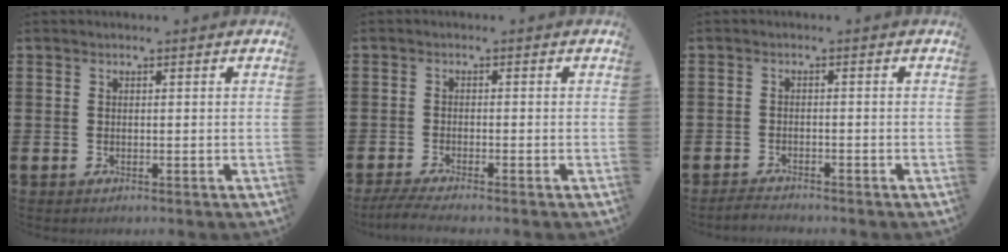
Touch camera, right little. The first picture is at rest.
{"total": 2.0, "force": [-1.5, 0.0, 1.3], "torque": [-0.027, -0.002, -0.028]}
{"total": 1.2, "force": [-1.2, 0.1, 0.1], "torque": [-0.005, 0.003, -0.025]}